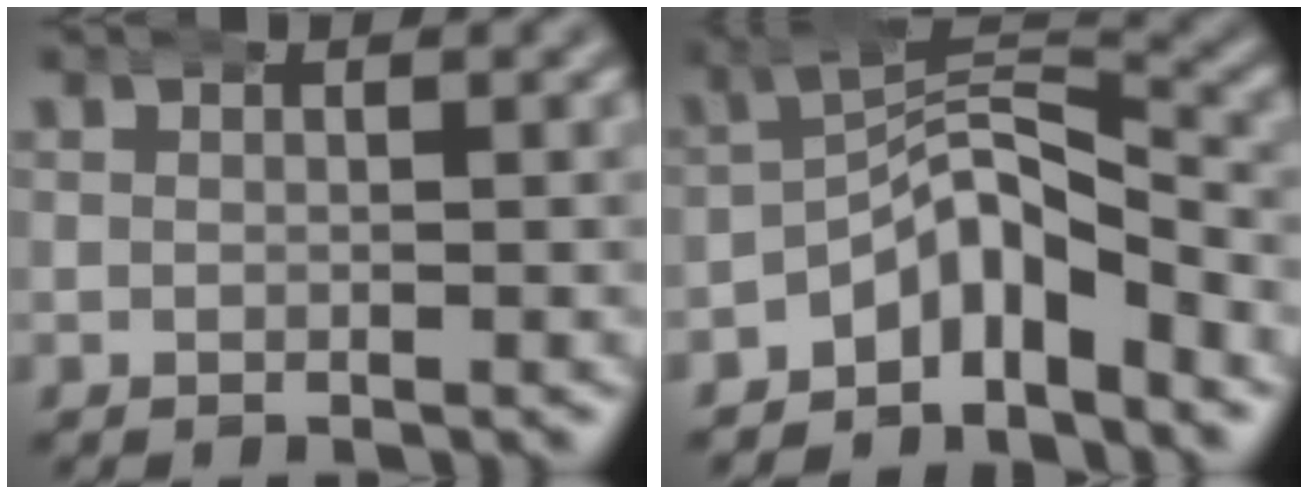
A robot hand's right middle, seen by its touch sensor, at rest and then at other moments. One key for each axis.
{"total": 8.3, "fx": -2.6, "fy": 5.3, "fz": 5.8, "tx": -0.077, "ty": -0.010, "tz": -0.050}